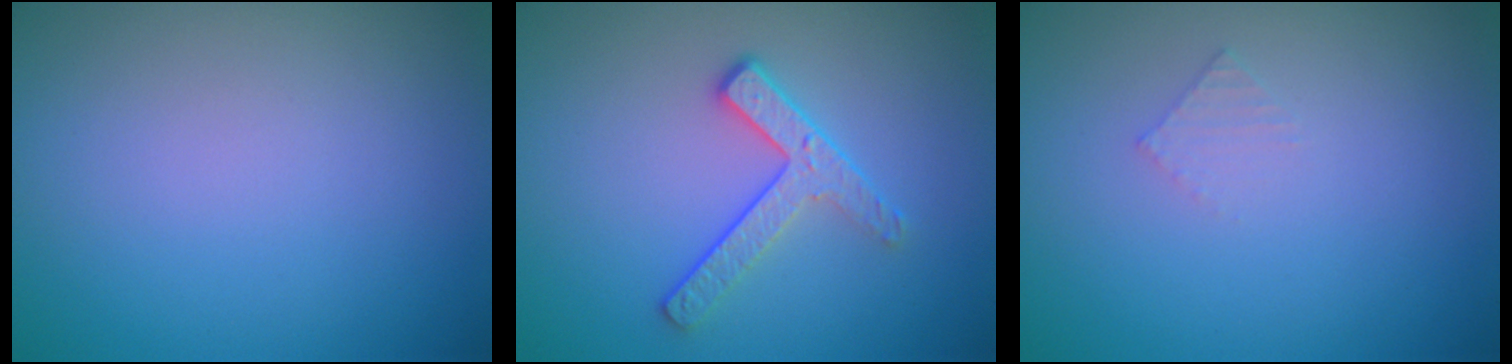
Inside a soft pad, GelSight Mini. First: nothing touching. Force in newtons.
{"total": 2.8, "press": 2.4, "slide": 1.4}
{"total": 0.8, "press": 0.8, "slide": 0.1}